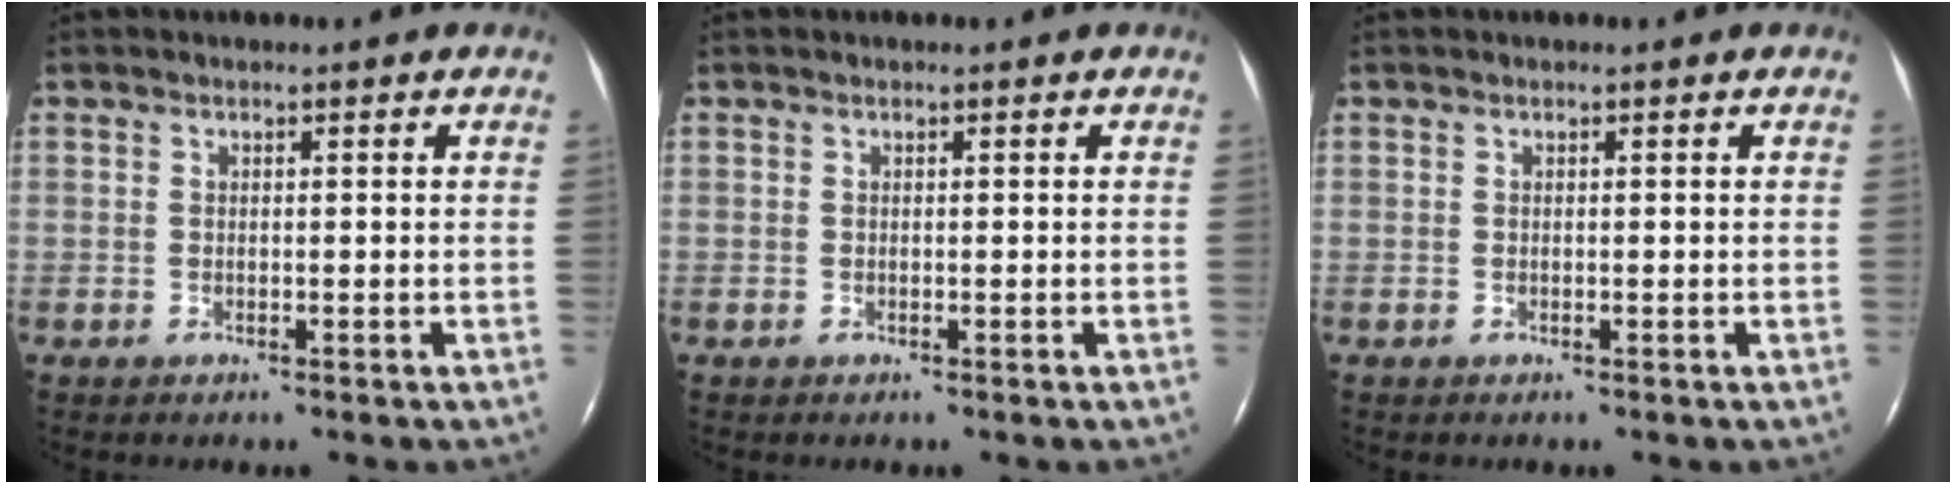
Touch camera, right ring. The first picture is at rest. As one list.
[{"total": 0.0}, {"total": 0.0}]